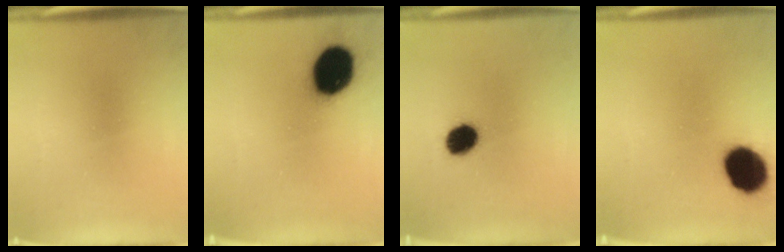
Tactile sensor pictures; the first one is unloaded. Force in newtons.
{"total": 17.6}
{"total": 6.7}
{"total": 12.9}